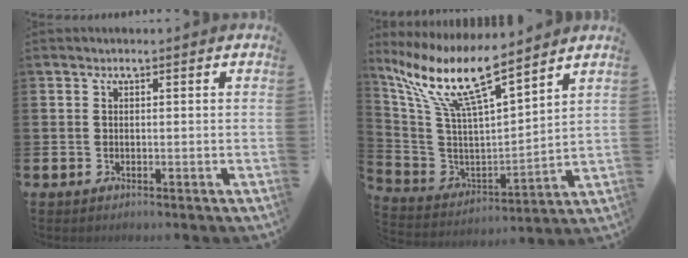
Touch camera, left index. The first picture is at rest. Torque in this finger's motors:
{"motor_torque": [1.10, -1.04, 0.33, 0.21]}